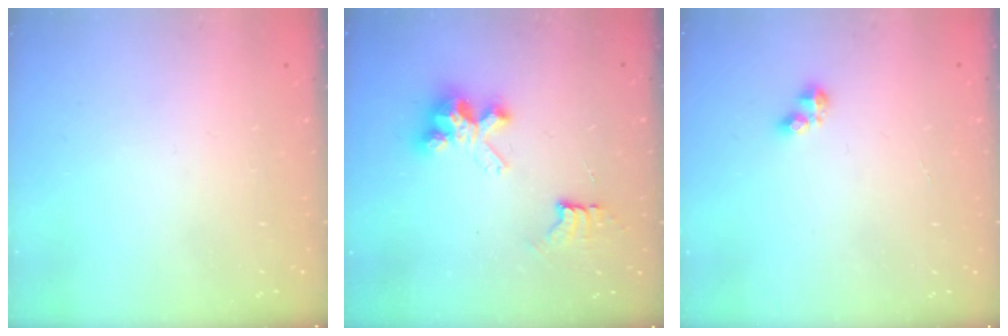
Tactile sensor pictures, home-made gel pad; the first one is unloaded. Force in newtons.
{"total": 7.6, "press": 7.6, "slide": 0.5}
{"total": 2.8, "press": 2.8, "slide": 0.4}